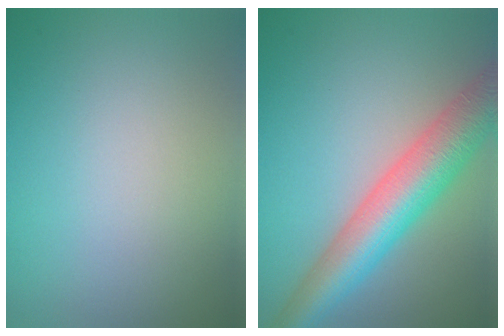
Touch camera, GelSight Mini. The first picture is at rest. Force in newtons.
{"total": 8.0, "press": 8.0, "slide": 0.3}